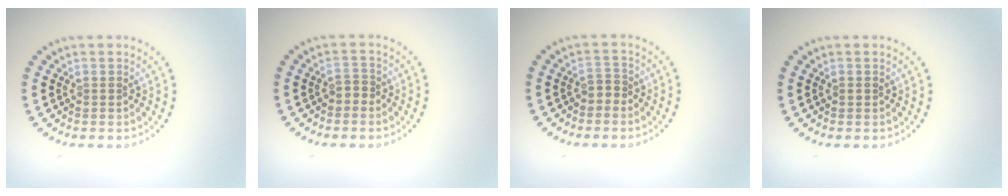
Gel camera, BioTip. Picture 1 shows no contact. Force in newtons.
{"total": 1.0, "press": 0.8, "slide": 0.5}
{"total": 1.0, "press": 0.8, "slide": 0.5}
{"total": 0.5, "press": 0.5, "slide": 0.2}